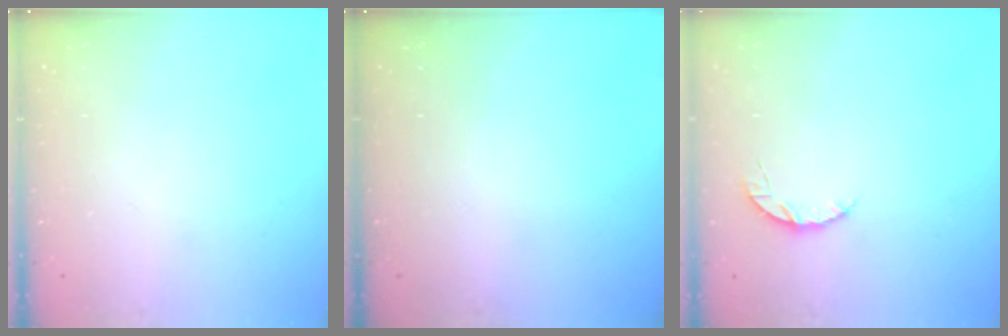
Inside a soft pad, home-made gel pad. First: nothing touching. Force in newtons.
{"total": 0.0}
{"total": 3.6, "press": 3.5, "slide": 0.4}